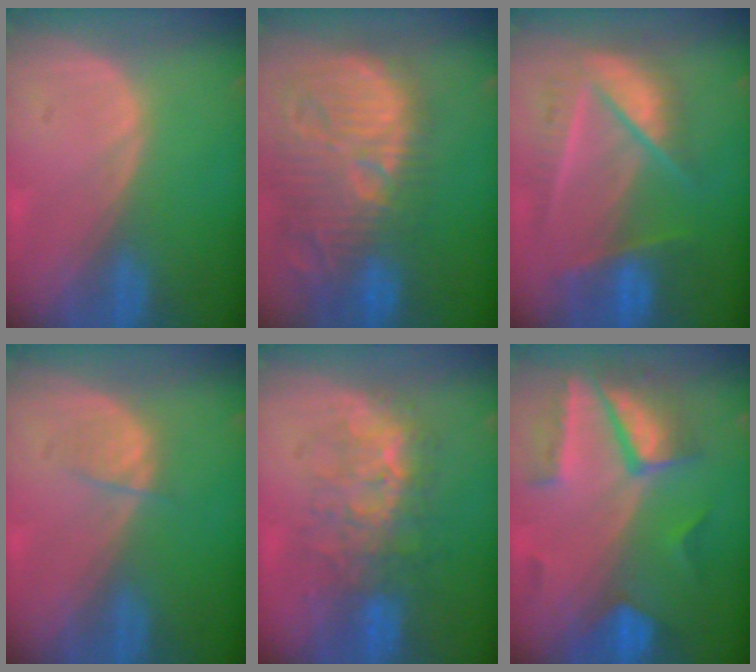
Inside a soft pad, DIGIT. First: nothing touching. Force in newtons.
{"total": 15.0, "press": 13.1, "slide": 7.2}
{"total": 9.3, "press": 8.3, "slide": 4.2}
{"total": 1.9, "press": 1.9, "slide": 0.4}
{"total": 8.0, "press": 7.8, "slide": 1.5}
{"total": 9.3, "press": 8.2, "slide": 4.3}